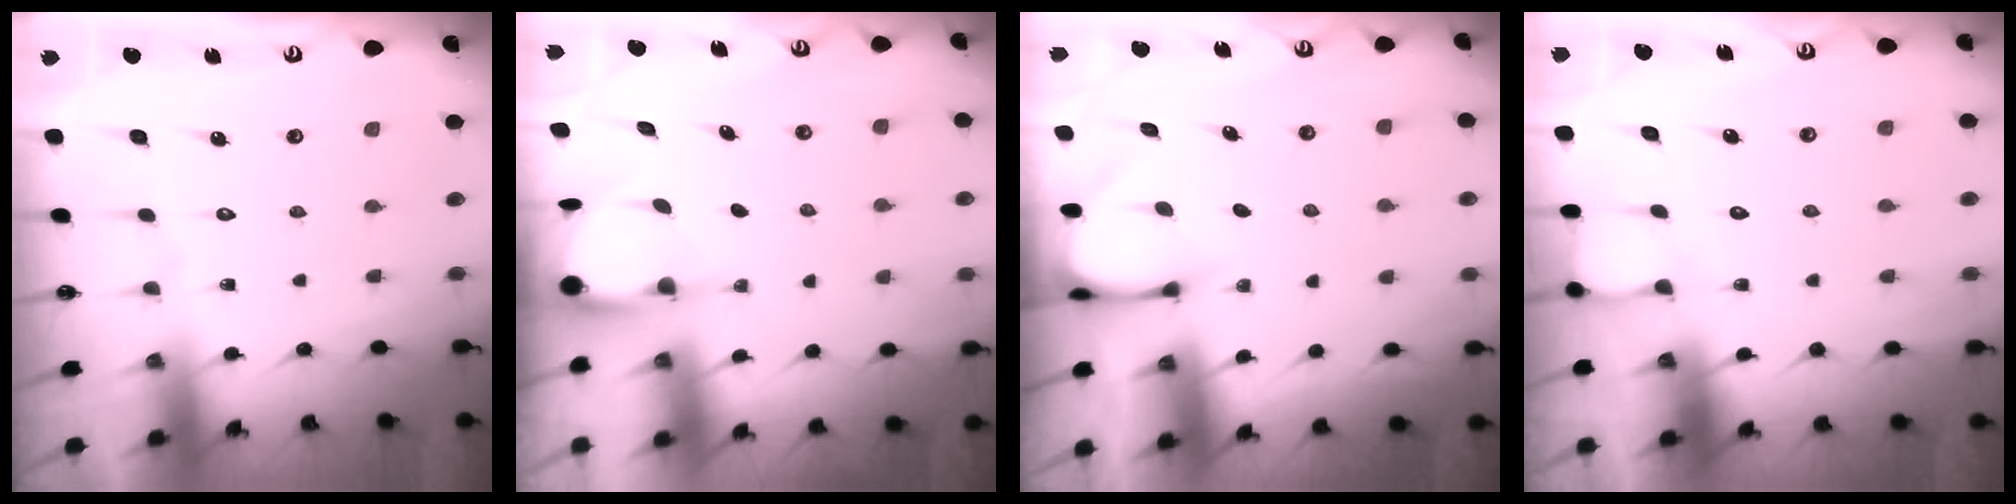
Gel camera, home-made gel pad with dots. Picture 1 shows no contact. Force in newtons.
{"total": 4.0, "press": 4.0, "slide": 0.3}
{"total": 3.0, "press": 3.0, "slide": 0.3}
{"total": 3.9, "press": 3.8, "slide": 0.5}